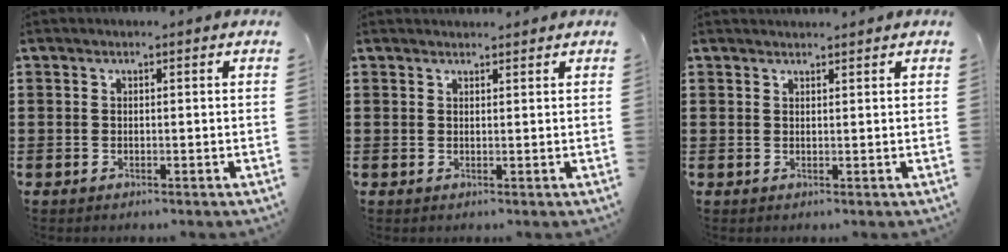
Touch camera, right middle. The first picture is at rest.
{"total": 1.1, "force": [1.1, 0.0, 0.0], "torque": [-0.003, -0.003, 0.022]}
{"total": 1.2, "force": [1.2, 0.0, 0.0], "torque": [-0.003, -0.003, 0.023]}